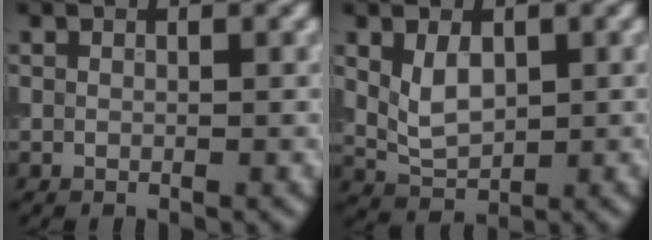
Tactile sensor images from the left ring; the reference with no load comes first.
{"total": 3.4, "force": [0.8, 2.1, 2.5], "torque": [-0.053, -0.002, 0.020]}